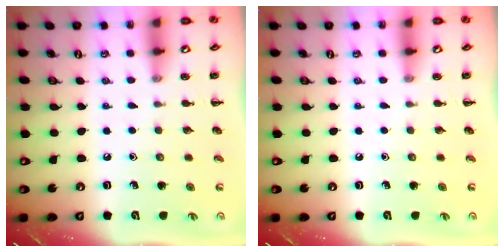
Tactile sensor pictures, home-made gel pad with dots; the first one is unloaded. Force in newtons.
{"total": 0.0}